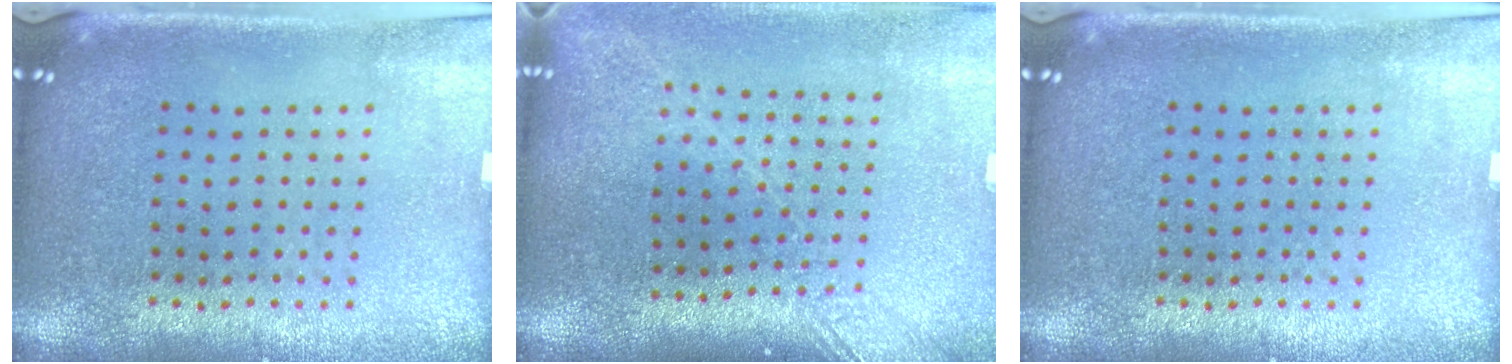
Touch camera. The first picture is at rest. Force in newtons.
{"total": 1.8, "press": 1.4, "slide": 1.2}
{"total": 0.0}